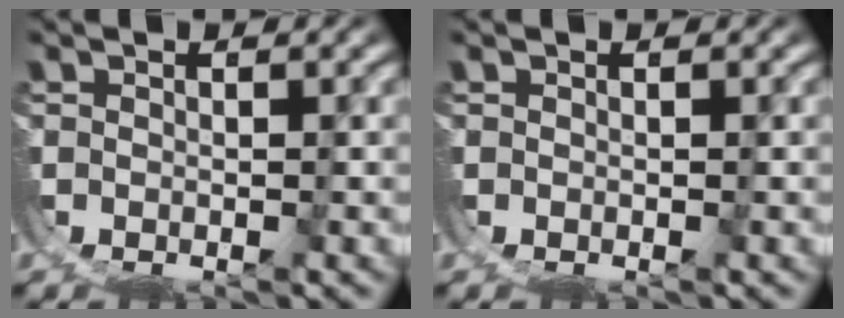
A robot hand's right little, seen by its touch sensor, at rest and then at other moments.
{"total": 0.0}